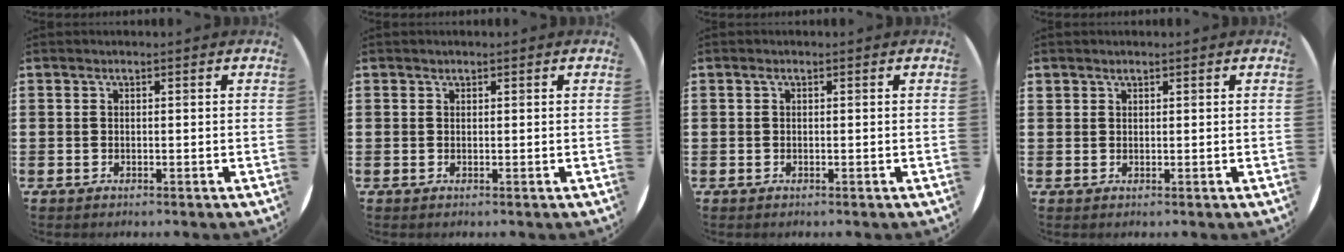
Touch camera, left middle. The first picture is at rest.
{"total": 0.0}
{"total": 0.0}
{"total": 0.7, "force": [0.7, 0.3, -0.1], "torque": [0.007, 0.000, 0.011]}